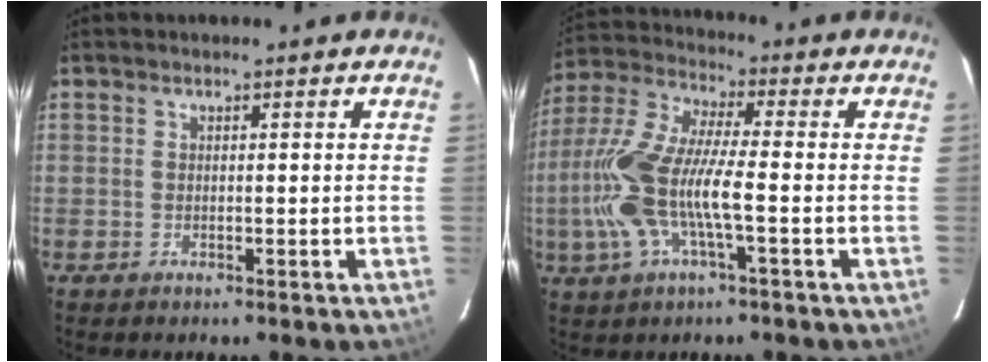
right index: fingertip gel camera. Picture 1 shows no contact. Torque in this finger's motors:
{"motor_torque": [1.83, -0.31, 1.05, 0.21]}